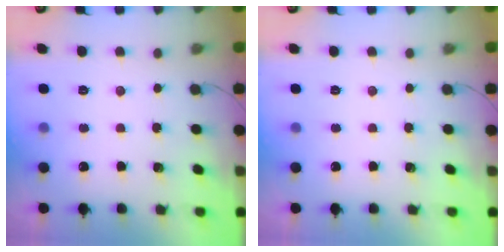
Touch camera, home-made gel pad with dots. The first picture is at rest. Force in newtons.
{"total": 0.0}